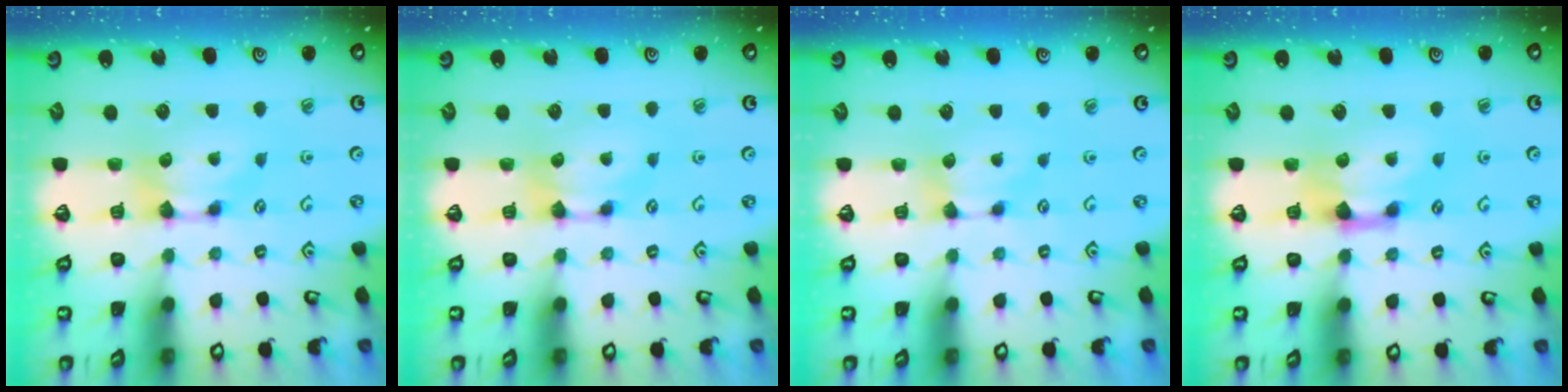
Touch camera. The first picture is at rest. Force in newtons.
{"total": 0.0}
{"total": 0.6, "press": 0.6, "slide": 0.3}
{"total": 1.5, "press": 0.6, "slide": 1.4}